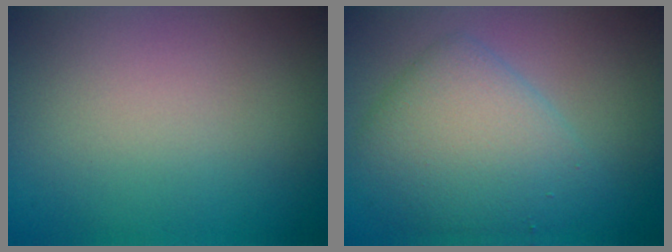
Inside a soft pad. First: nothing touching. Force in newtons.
{"total": 5.8, "press": 5.8, "slide": 0.3}